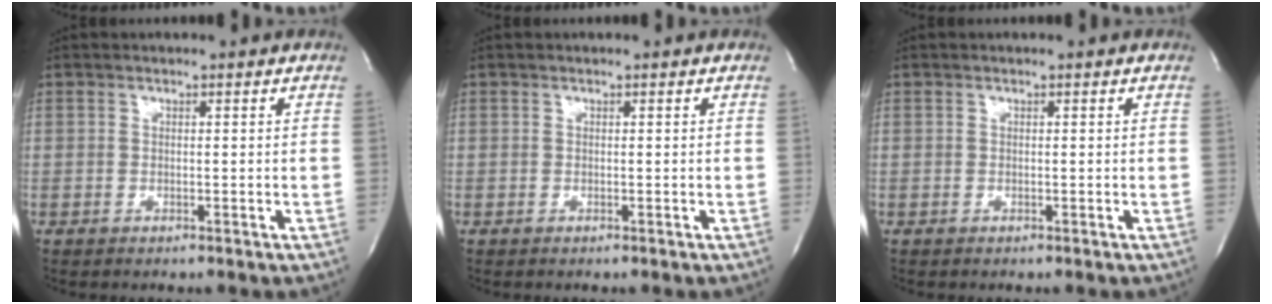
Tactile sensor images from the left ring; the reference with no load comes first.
{"total": 0.0}
{"total": 0.0}